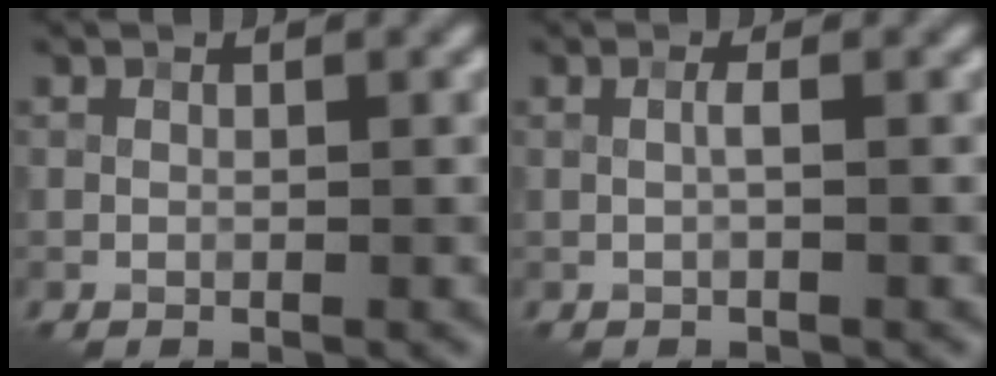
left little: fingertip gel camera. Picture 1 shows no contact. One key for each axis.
{"total": 0.8, "fx": -0.1, "fy": 0.0, "fz": 0.8, "tx": -0.015, "ty": 0.002, "tz": -0.002}